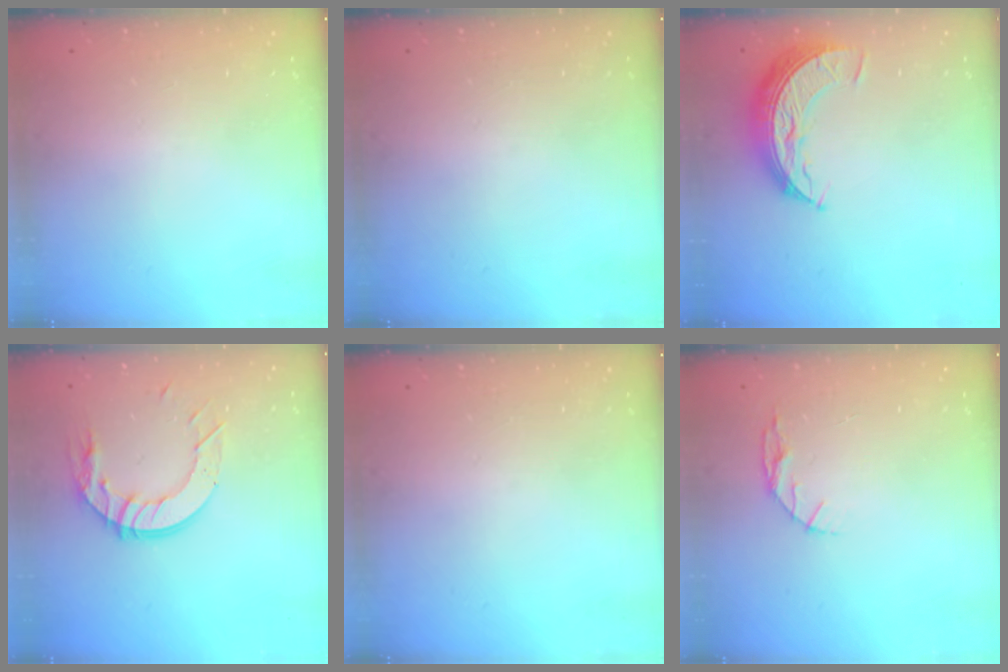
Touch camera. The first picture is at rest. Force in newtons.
{"total": 0.0}
{"total": 9.5, "press": 9.5, "slide": 0.5}
{"total": 11.6, "press": 11.6, "slide": 1.2}
{"total": 0.0}
{"total": 4.4, "press": 4.4, "slide": 0.5}